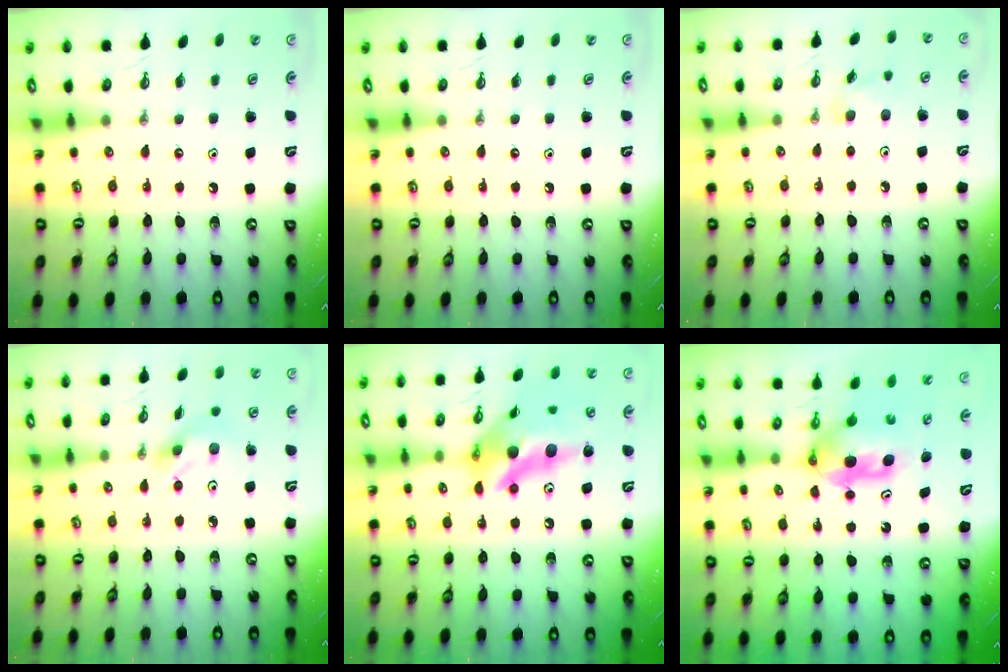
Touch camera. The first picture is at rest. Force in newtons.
{"total": 0.0}
{"total": 6.3, "press": 6.2, "slide": 1.3}
{"total": 4.6, "press": 4.5, "slide": 0.3}
{"total": 18.3, "press": 18.0, "slide": 3.5}
{"total": 6.4, "press": 4.6, "slide": 4.4}